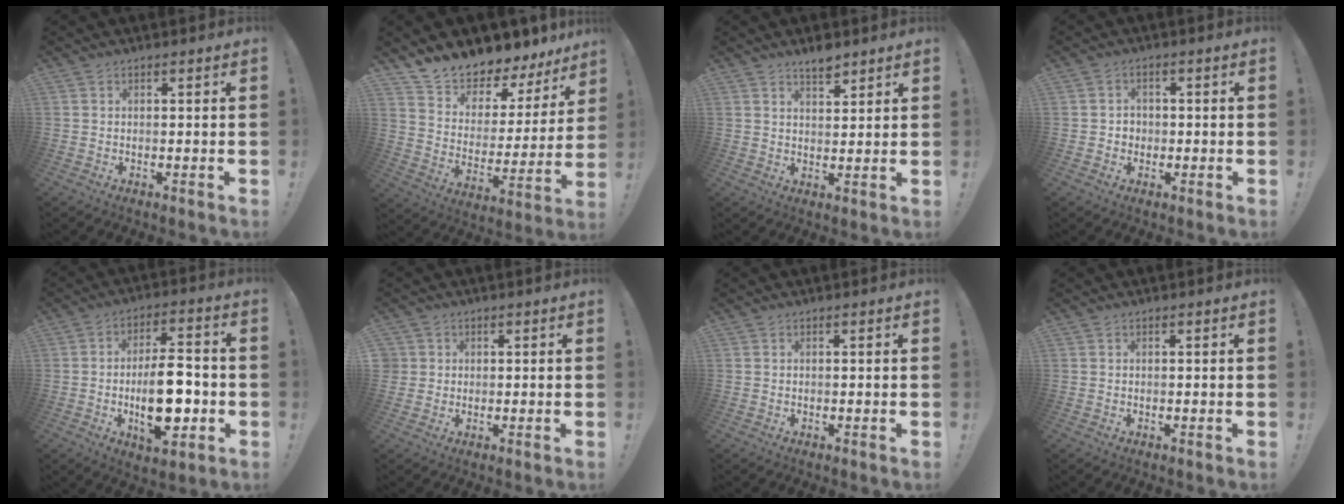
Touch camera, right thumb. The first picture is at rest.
{"total": 9.5, "force": [9.2, 2.3, 0.8], "torque": [-0.032, -0.103, 0.160]}
{"total": 4.5, "force": [3.8, 1.5, 1.9], "torque": [-0.013, -0.027, 0.063]}
{"total": 2.8, "force": [-0.6, 2.5, 1.0], "torque": [-0.015, 0.004, -0.012]}
{"total": 16.7, "force": [-3.5, 7.7, 14.4], "torque": [-0.233, 0.005, -0.059]}
{"total": 2.5, "force": [0.6, 2.4, 0.2], "torque": [-0.007, 0.003, 0.012]}
{"total": 0.0}
{"total": 0.0}